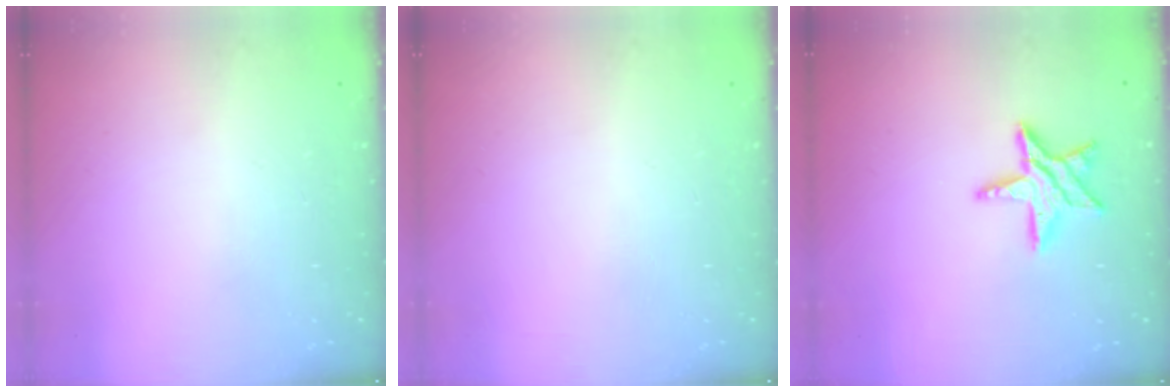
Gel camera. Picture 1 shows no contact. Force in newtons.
{"total": 0.0}
{"total": 9.2, "press": 9.2, "slide": 0.3}